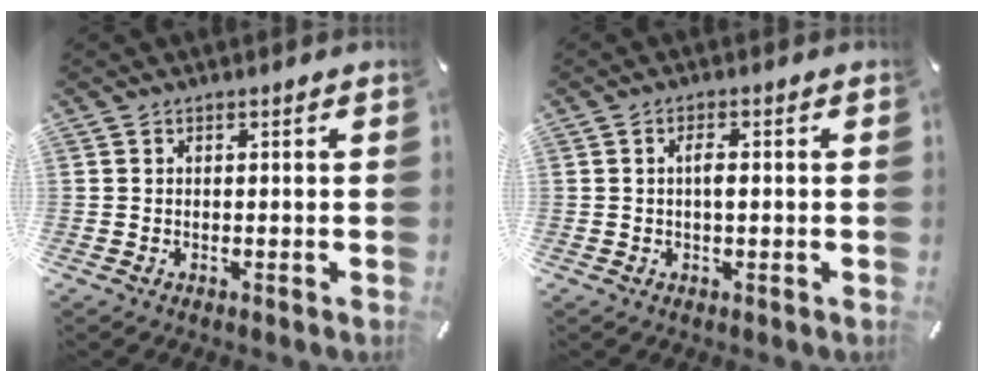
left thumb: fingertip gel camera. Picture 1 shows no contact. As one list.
[{"total": 2.6, "force": [0.1, 0.8, 2.4], "torque": [-0.047, 0.001, 0.000]}]